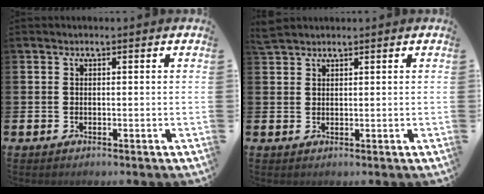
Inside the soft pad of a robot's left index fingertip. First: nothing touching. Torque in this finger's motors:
{"motor_torque": [-0.01, -0.19, 0.10, 0.04]}